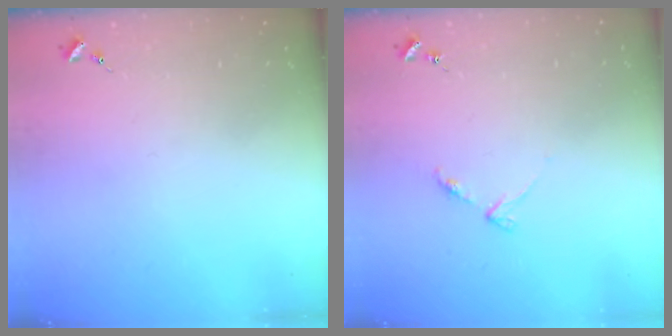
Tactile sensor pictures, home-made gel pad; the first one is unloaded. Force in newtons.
{"total": 4.0, "press": 4.0, "slide": 0.6}